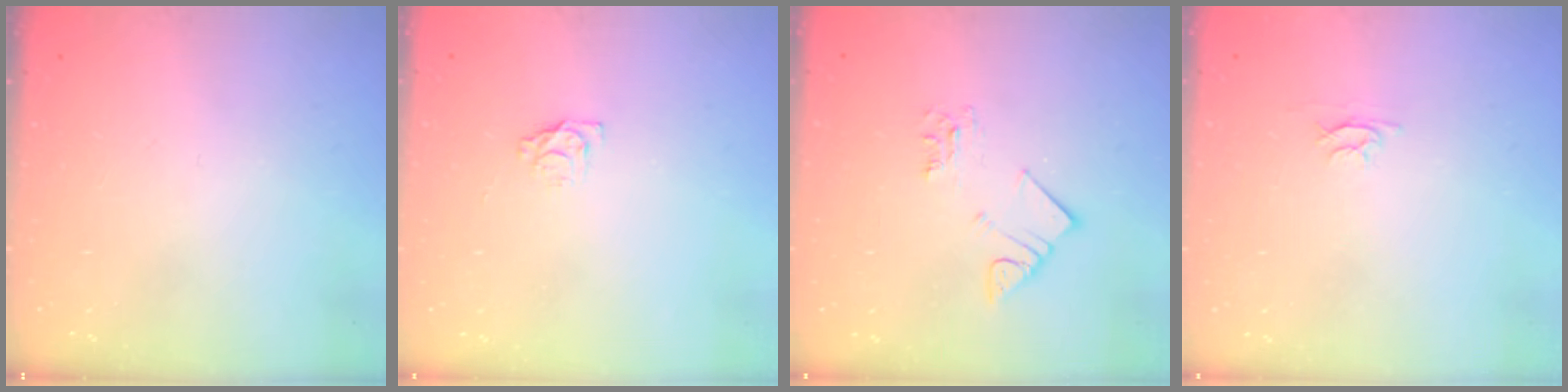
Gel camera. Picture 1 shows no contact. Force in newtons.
{"total": 3.2, "press": 3.1, "slide": 0.3}
{"total": 3.4, "press": 3.4, "slide": 0.2}
{"total": 2.4, "press": 2.4, "slide": 0.3}